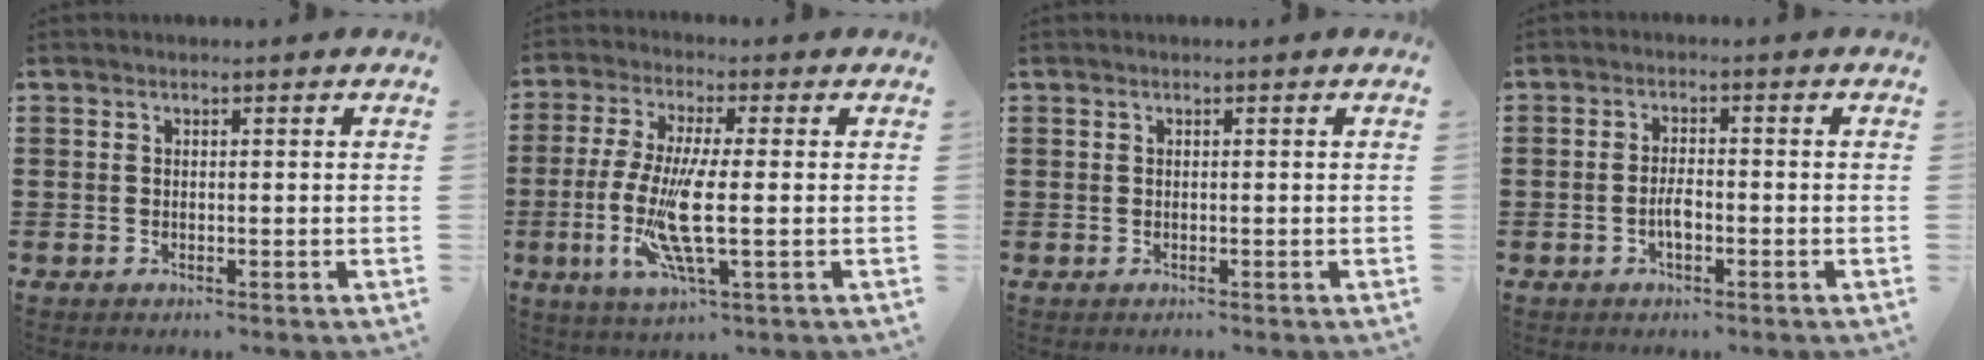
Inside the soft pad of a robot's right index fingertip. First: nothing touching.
{"total": 10.2, "force": [-1.6, 1.7, 9.9], "torque": [-0.215, -0.026, -0.034]}
{"total": 0.0}
{"total": 2.8, "force": [-1.0, 1.1, 2.3], "torque": [-0.052, 0.002, -0.021]}